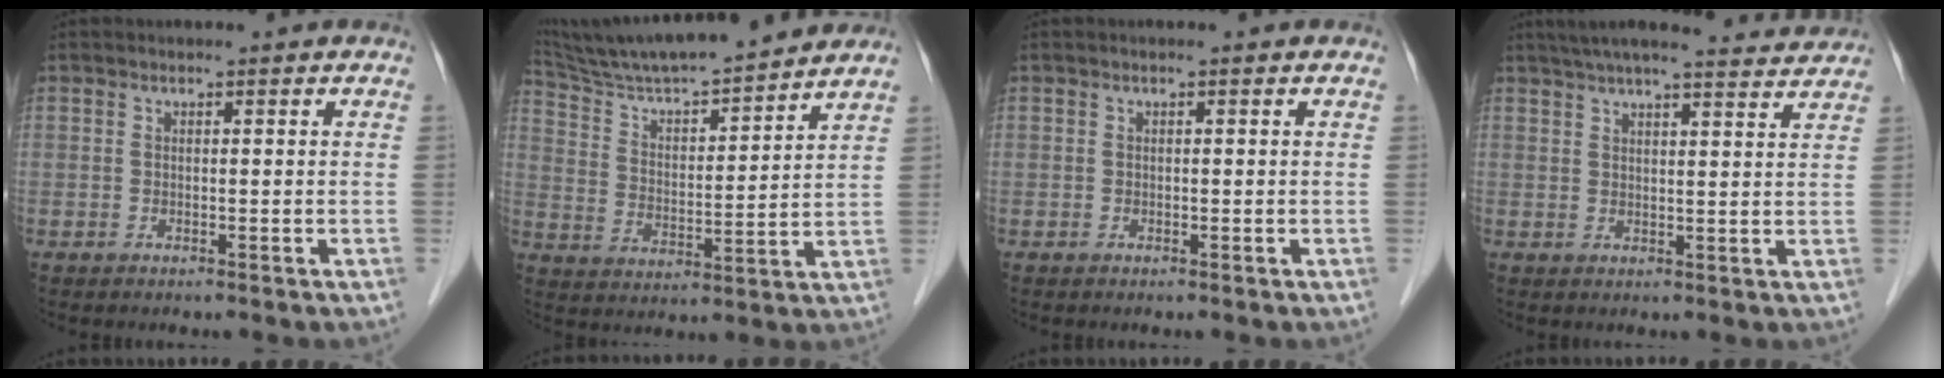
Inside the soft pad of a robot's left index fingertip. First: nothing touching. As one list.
[{"total": 18.4, "force": [16.8, 0.9, 7.6], "torque": [-0.135, 0.011, 0.275]}, {"total": 0.0}, {"total": 15.8, "force": [14.5, 1.3, 6.2], "torque": [-0.096, 0.023, 0.192]}]